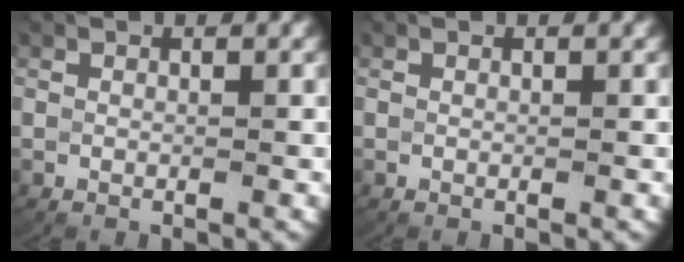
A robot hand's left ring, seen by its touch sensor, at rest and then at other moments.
{"total": 0.0}